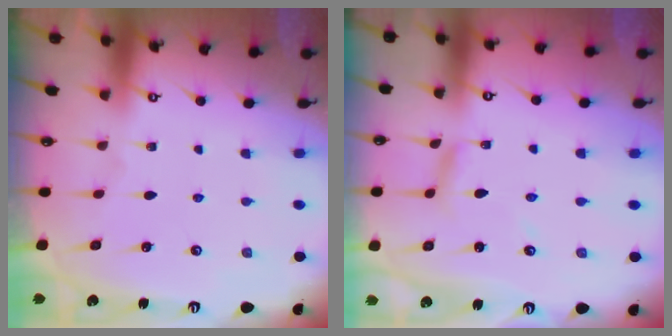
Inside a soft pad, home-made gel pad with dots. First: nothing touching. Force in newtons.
{"total": 4.8, "press": 4.8, "slide": 0.4}